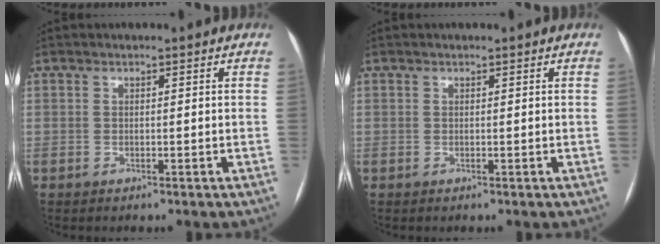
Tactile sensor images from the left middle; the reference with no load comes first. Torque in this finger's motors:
{"motor_torque": [-0.20, -0.02, -0.09, -0.01]}